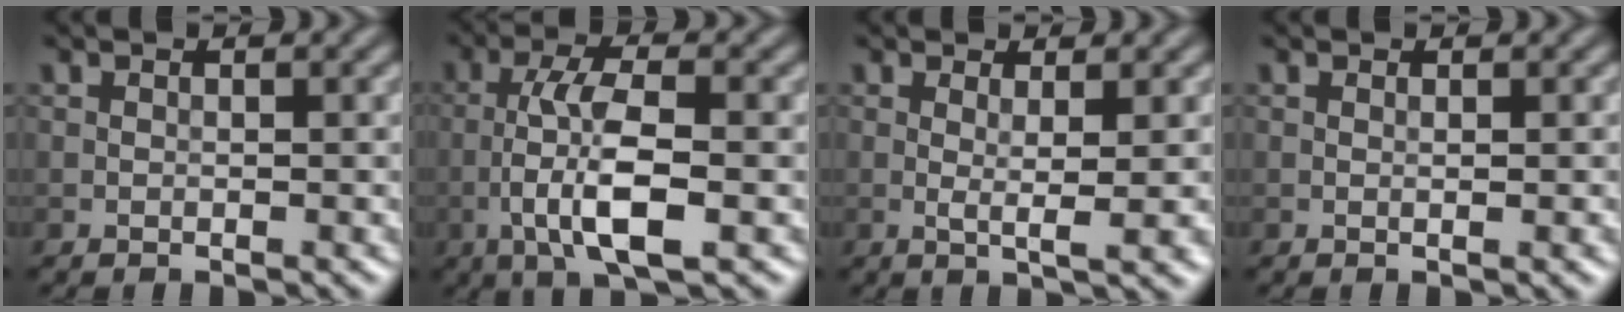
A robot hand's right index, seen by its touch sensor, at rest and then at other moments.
{"total": 6.8, "force": [-2.1, 1.8, 6.2], "torque": [-0.113, 0.008, -0.043]}
{"total": 2.8, "force": [0.5, 0.4, 2.7], "torque": [-0.046, -0.008, 0.010]}
{"total": 0.8, "force": [0.1, 0.2, 0.8], "torque": [-0.009, 0.002, 0.000]}